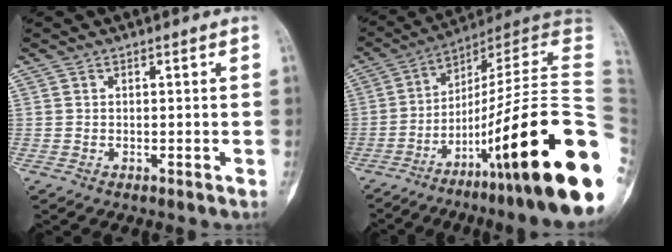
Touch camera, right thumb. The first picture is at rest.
{"total": 31.5, "force": [-9.7, 3.8, 29.7], "torque": [-0.355, 0.052, -0.154]}